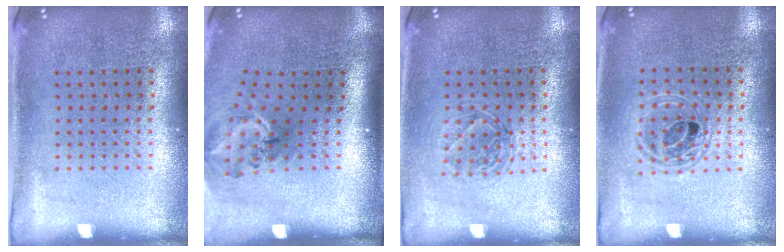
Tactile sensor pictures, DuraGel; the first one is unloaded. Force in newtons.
{"total": 1.7, "press": 1.2, "slide": 1.2}
{"total": 1.2, "press": 1.1, "slide": 0.6}
{"total": 1.4, "press": 1.2, "slide": 0.6}